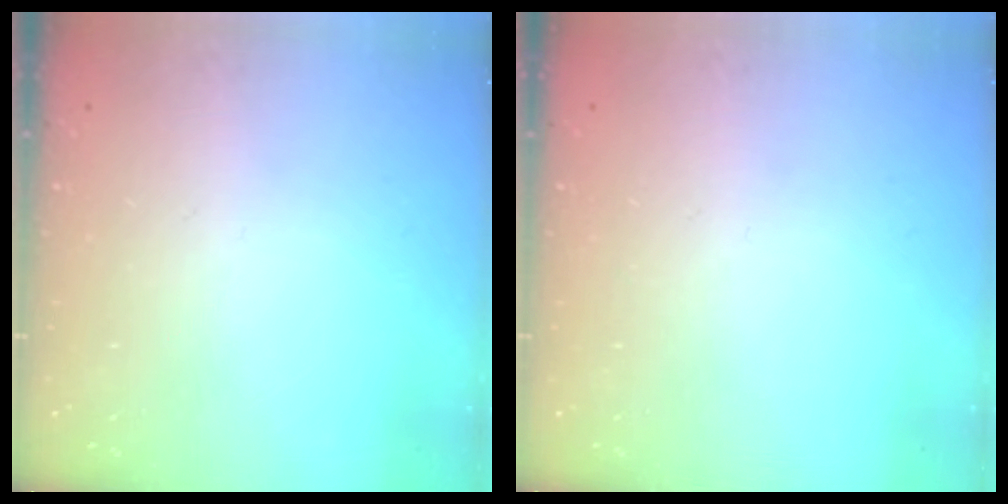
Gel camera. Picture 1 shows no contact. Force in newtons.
{"total": 0.0}